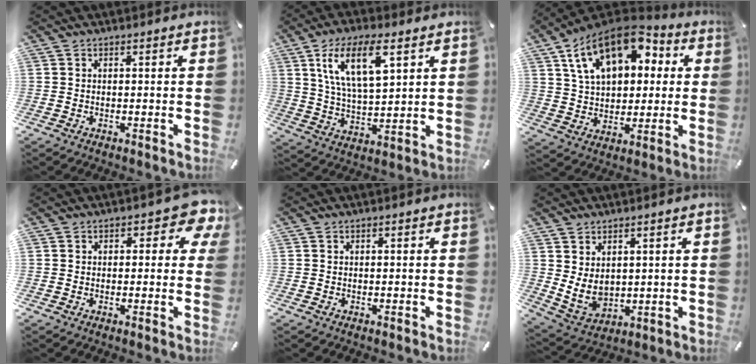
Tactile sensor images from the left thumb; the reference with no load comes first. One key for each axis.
{"total": 13.7, "fx": 6.8, "fy": 5.8, "fz": 10.4, "tx": -0.211, "ty": -0.009, "tz": 0.118}
{"total": 17.9, "fx": 8.1, "fy": 11.8, "fz": 10.8, "tx": -0.199, "ty": -0.028, "tz": 0.145}
{"total": 6.2, "fx": 2.8, "fy": 3.5, "fz": 4.2, "tx": -0.038, "ty": -0.010, "tz": 0.042}
{"total": 0.0}
{"total": 6.7, "fx": 2.4, "fy": 5.2, "fz": 3.3, "tx": -0.078, "ty": -0.025, "tz": 0.044}